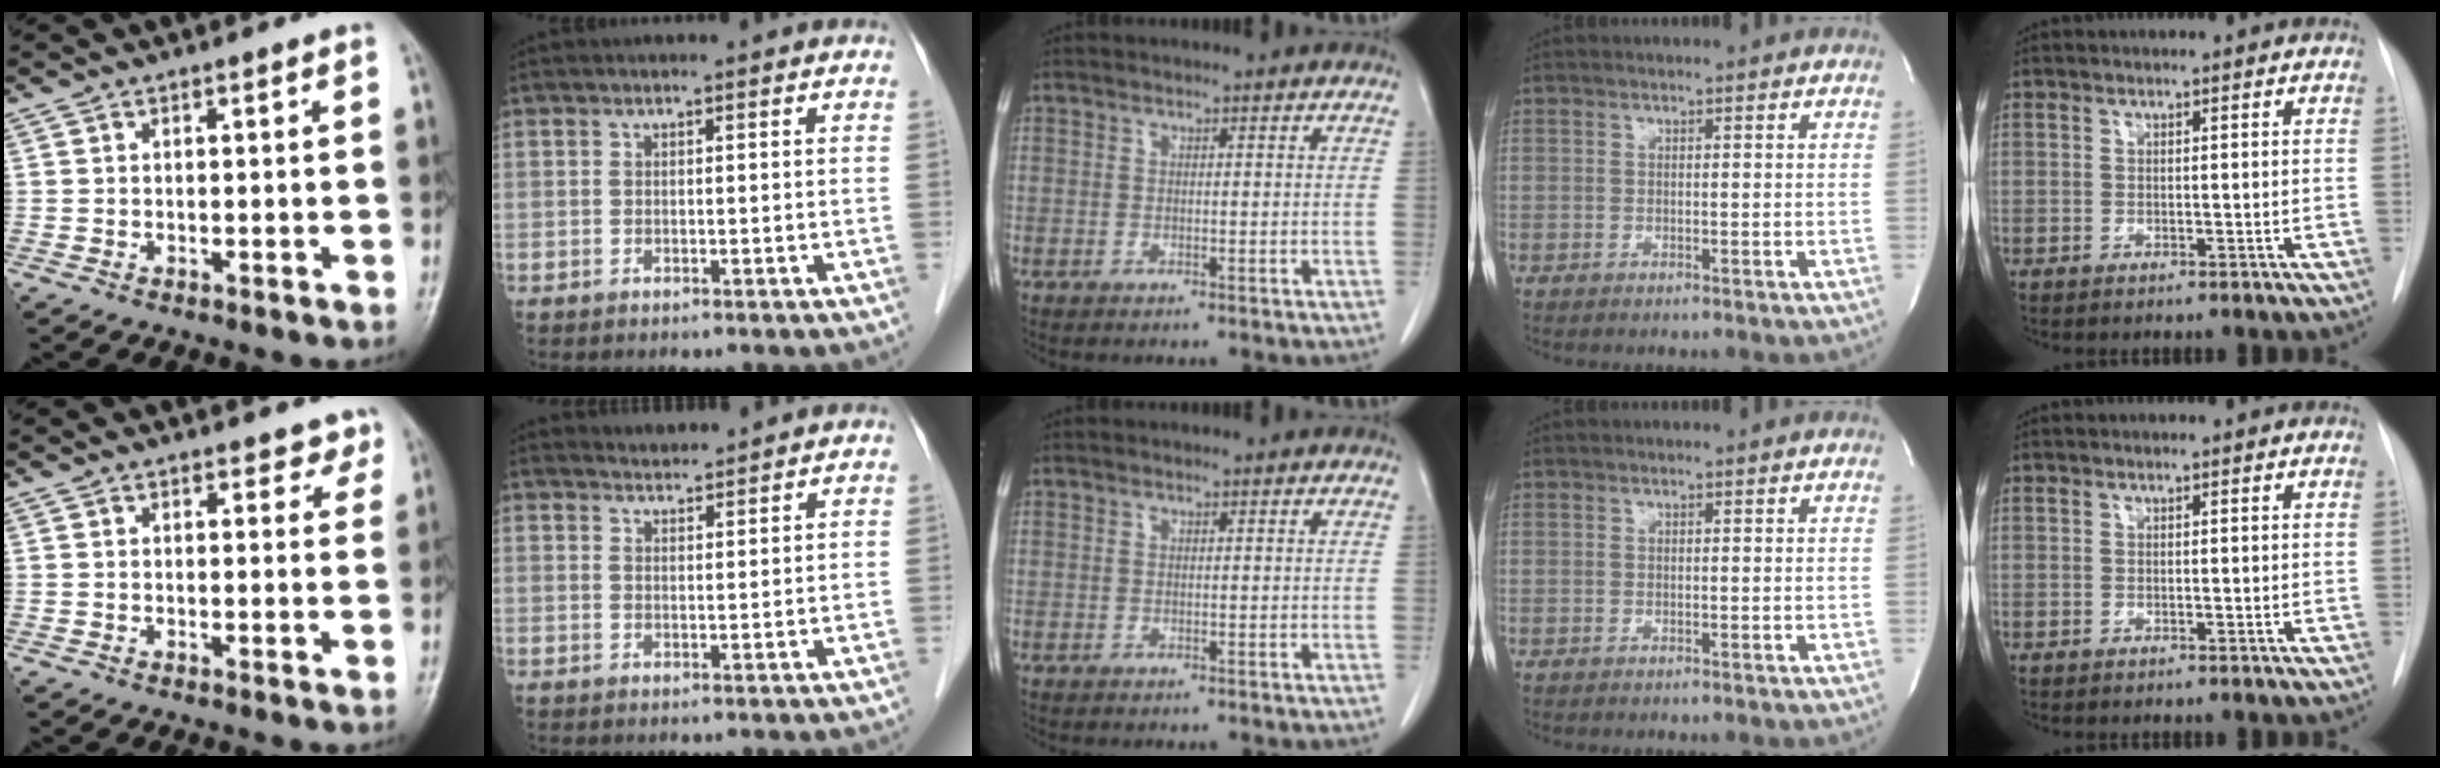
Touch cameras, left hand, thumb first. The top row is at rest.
{"thumb": {"total": 2.6, "force": [2.1, 1.5, 0.6], "torque": [0.019, -0.010, 0.015]}, "index": {"total": 2.5, "force": [2.4, 0.0, -0.3], "torque": [-0.004, 0.011, 0.047]}}